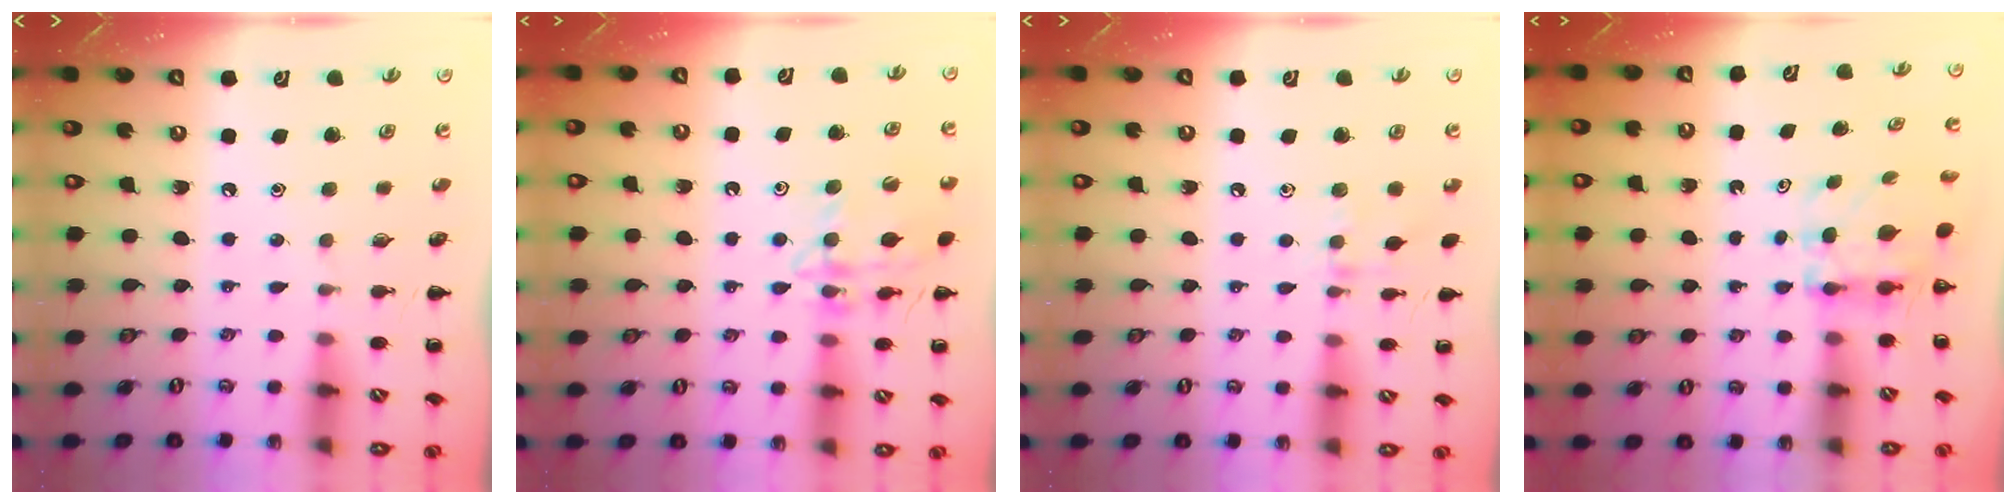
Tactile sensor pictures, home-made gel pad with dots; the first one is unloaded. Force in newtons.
{"total": 14.2, "press": 14.2, "slide": 1.2}
{"total": 6.9, "press": 6.7, "slide": 1.9}
{"total": 6.0, "press": 5.9, "slide": 0.8}